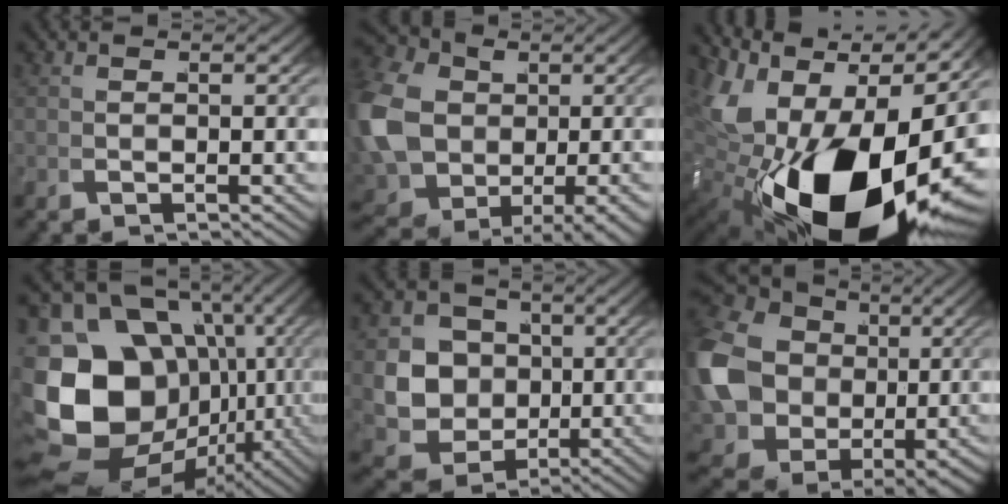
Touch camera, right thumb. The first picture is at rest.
{"total": 12.5, "force": [0.2, 9.7, 8.0], "torque": [-0.214, -0.064, 0.040]}
{"total": 24.0, "force": [-2.9, 15.0, 18.6], "torque": [-0.365, -0.089, -0.001]}
{"total": 22.3, "force": [-2.3, 17.4, 13.8], "torque": [-0.288, -0.087, -0.004]}
{"total": 12.9, "force": [-0.8, 11.1, 6.4], "torque": [-0.155, -0.060, 0.002]}
{"total": 17.5, "force": [1.7, 14.3, 10.0], "torque": [-0.266, -0.067, 0.052]}